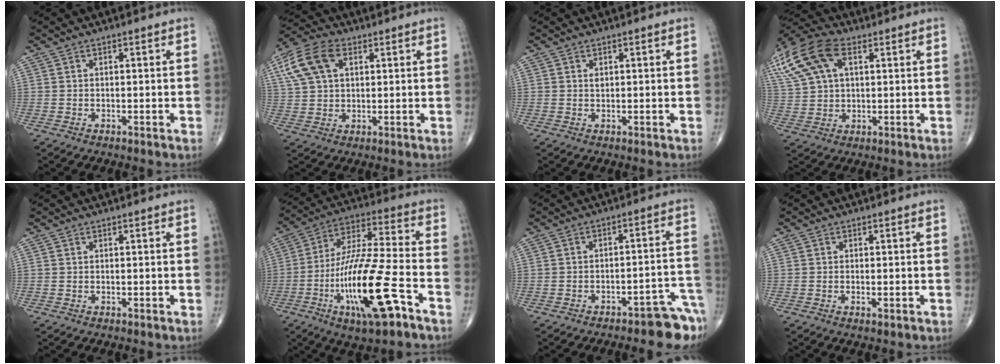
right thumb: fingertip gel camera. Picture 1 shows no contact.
{"total": 11.1, "force": [4.1, 7.0, 7.7], "torque": [-0.155, 0.014, 0.075]}
{"total": 0.8, "force": [0.3, 0.6, 0.5], "torque": [-0.005, -0.001, 0.006]}
{"total": 17.9, "force": [7.4, 10.4, 12.5], "torque": [-0.292, 0.024, 0.136]}
{"total": 0.0}
{"total": 20.6, "force": [-8.4, 4.8, 18.2], "torque": [-0.375, 0.034, -0.141]}
{"total": 10.1, "force": [-7.9, 2.8, 5.7], "torque": [-0.040, 0.082, -0.101]}
{"total": 1.3, "force": [-0.4, 0.4, 1.1], "torque": [-0.022, -0.003, -0.007]}